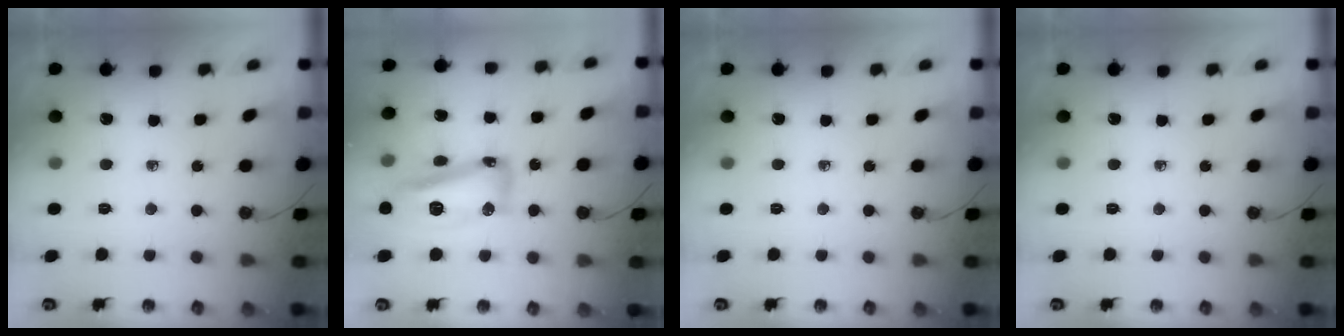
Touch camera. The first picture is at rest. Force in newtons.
{"total": 15.2, "press": 15.0, "slide": 2.0}
{"total": 0.0}
{"total": 0.0}